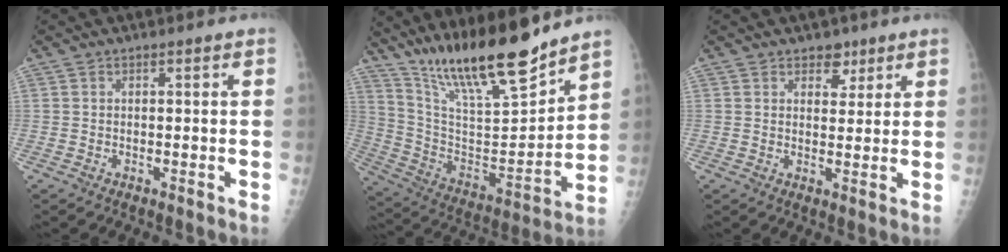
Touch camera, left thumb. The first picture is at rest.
{"total": 22.2, "force": [17.5, 4.2, 13.0], "torque": [-0.199, -0.093, 0.314]}
{"total": 3.8, "force": [2.5, 2.5, 1.5], "torque": [0.004, -0.015, 0.038]}